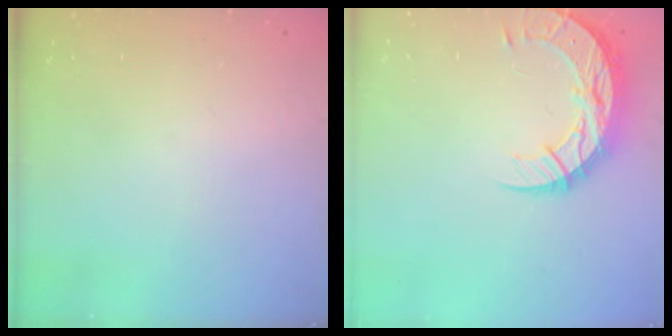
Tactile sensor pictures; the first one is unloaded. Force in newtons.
{"total": 15.9, "press": 15.9, "slide": 1.2}